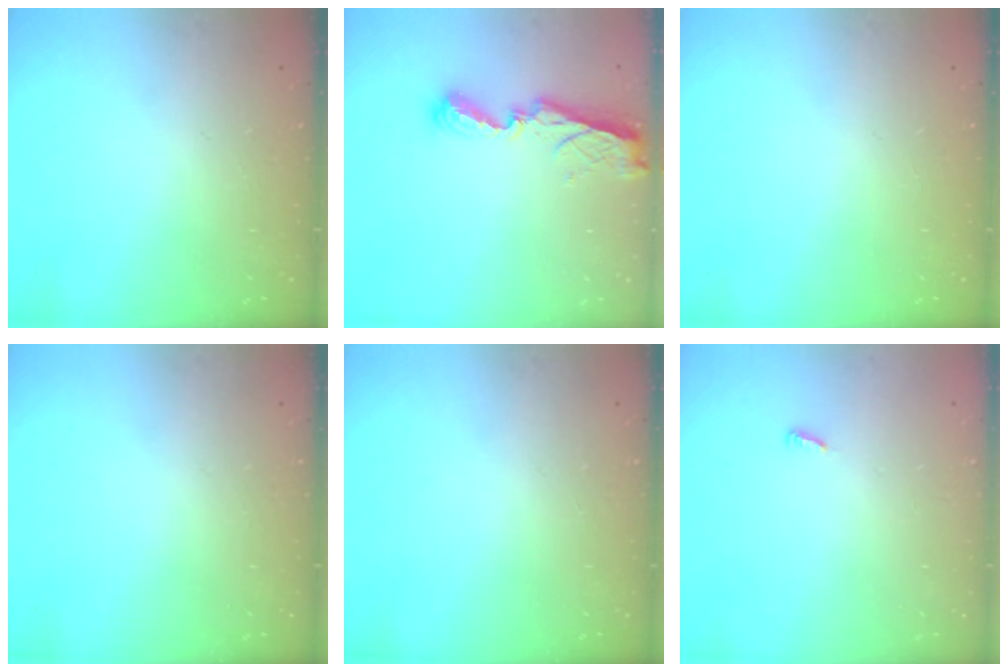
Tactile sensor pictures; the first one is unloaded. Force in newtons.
{"total": 8.5, "press": 8.5, "slide": 0.8}
{"total": 0.0}
{"total": 0.0}
{"total": 0.0}
{"total": 2.6, "press": 2.6, "slide": 0.2}